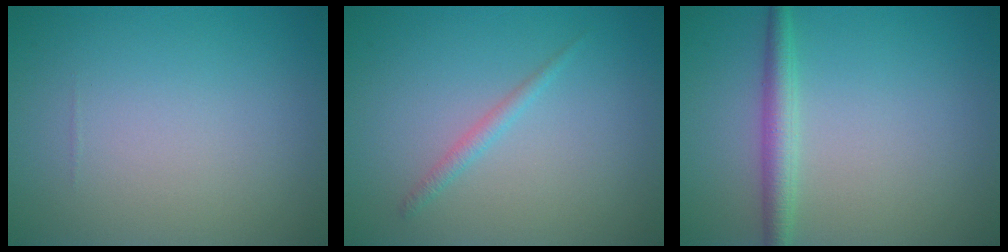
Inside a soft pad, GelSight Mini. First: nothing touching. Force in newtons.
{"total": 1.1, "press": 1.1, "slide": 0.1}
{"total": 2.4, "press": 2.4, "slide": 0.0}